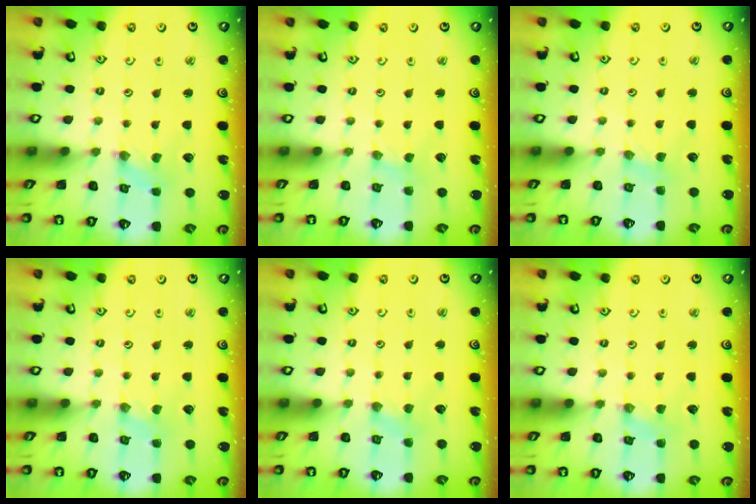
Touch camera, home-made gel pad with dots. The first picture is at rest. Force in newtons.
{"total": 0.0}
{"total": 1.7, "press": 1.6, "slide": 0.4}
{"total": 0.0}
{"total": 1.8, "press": 1.8, "slide": 0.3}
{"total": 1.3, "press": 1.2, "slide": 0.2}